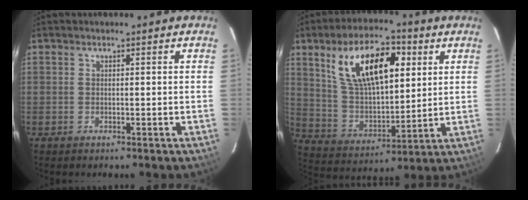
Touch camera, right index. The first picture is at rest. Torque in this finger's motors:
{"motor_torque": [1.23, 0.91, 0.43, 0.21]}